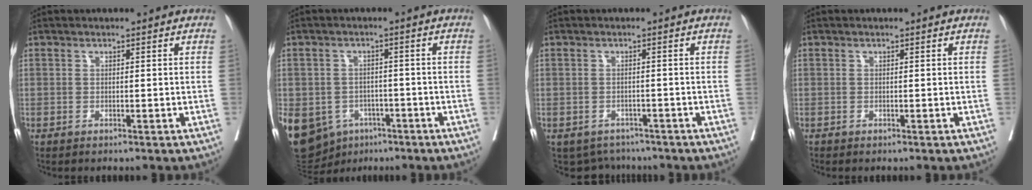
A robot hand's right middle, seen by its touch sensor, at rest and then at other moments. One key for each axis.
{"total": 21.1, "fx": -9.5, "fy": 16.7, "fz": 8.9, "tx": -0.281, "ty": -0.006, "tz": -0.128}
{"total": 4.3, "fx": -3.7, "fy": 2.3, "fz": -0.1, "tx": 0.008, "ty": 0.006, "tz": -0.049}
{"total": 0.0}